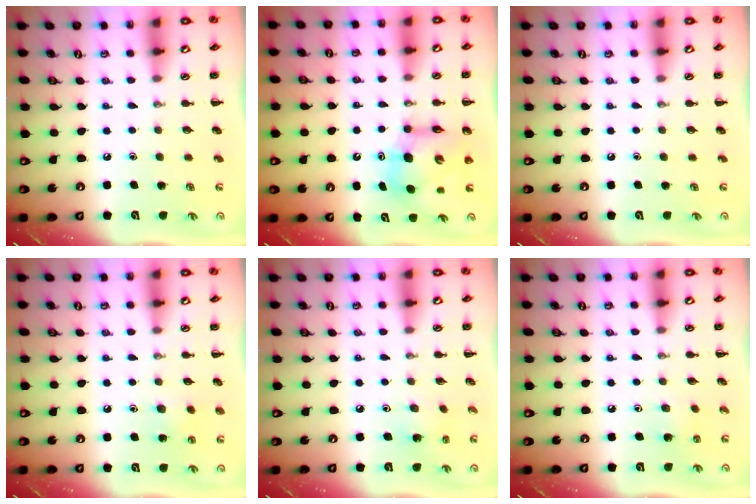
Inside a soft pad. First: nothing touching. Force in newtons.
{"total": 8.6, "press": 8.2, "slide": 2.5}
{"total": 0.0}
{"total": 6.1, "press": 5.9, "slide": 1.7}
{"total": 2.7, "press": 2.5, "slide": 0.9}
{"total": 1.6, "press": 1.4, "slide": 0.6}